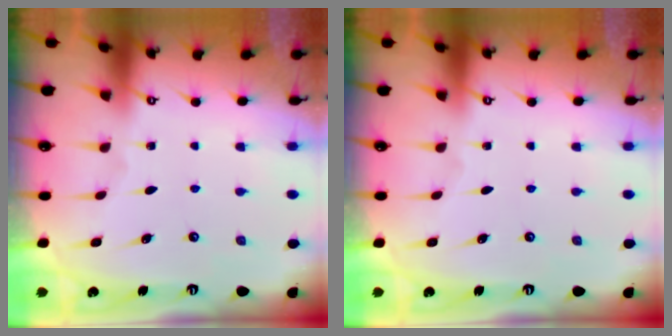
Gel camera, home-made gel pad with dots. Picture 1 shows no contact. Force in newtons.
{"total": 0.0}